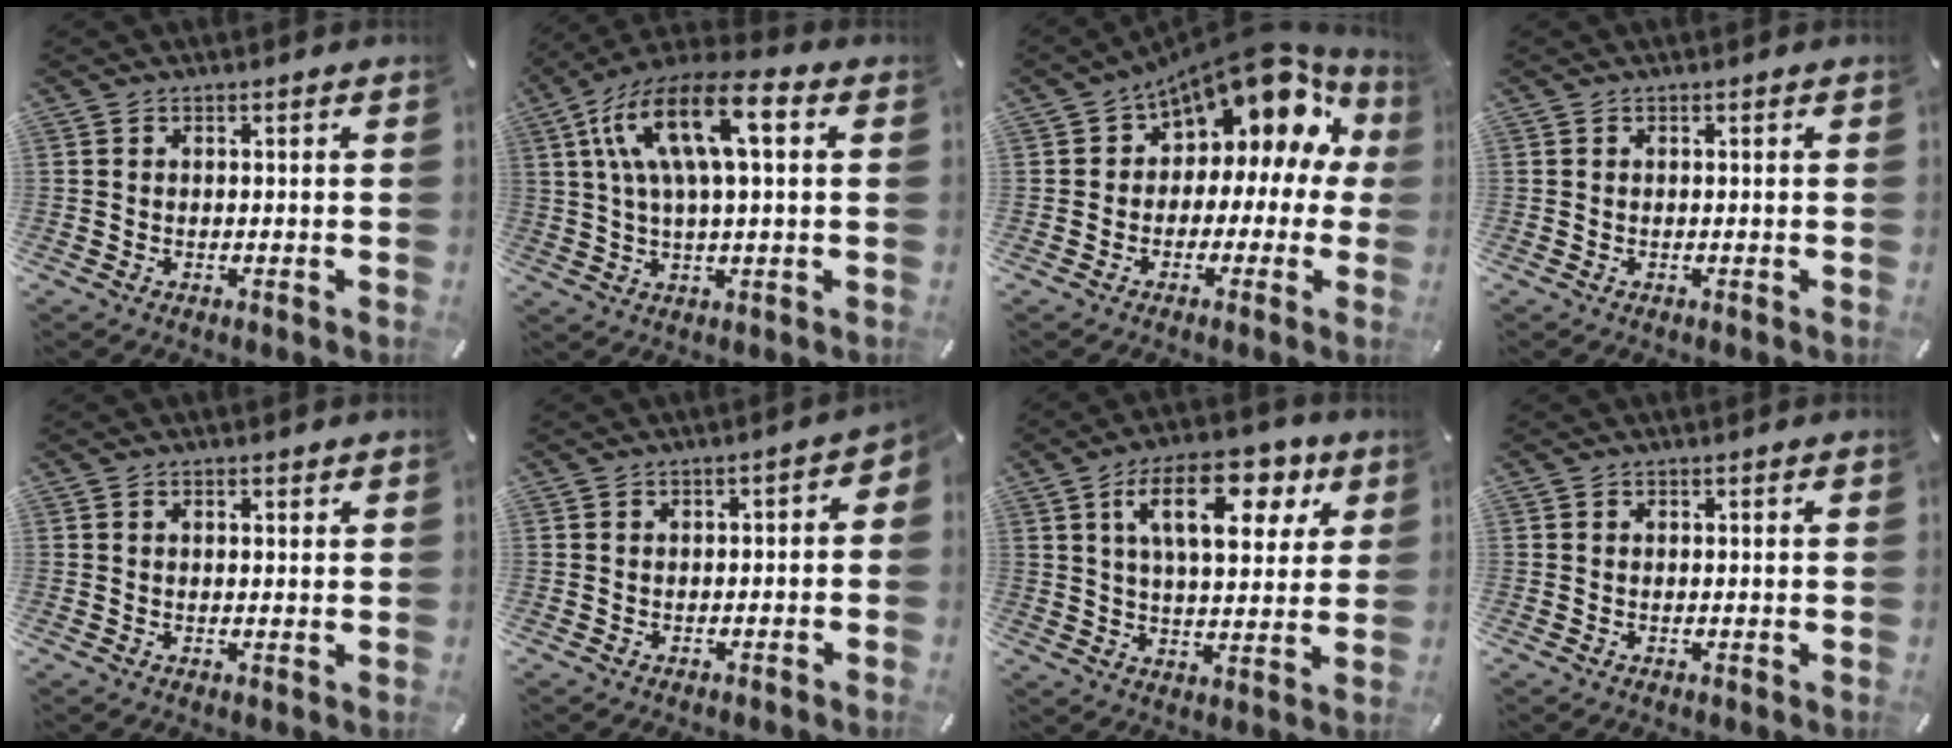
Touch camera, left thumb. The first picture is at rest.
{"total": 15.9, "force": [5.0, 6.1, 13.9], "torque": [-0.292, 0.000, 0.082]}
{"total": 12.4, "force": [7.9, 7.0, 6.6], "torque": [-0.096, -0.071, 0.130]}
{"total": 0.0}
{"total": 1.0, "force": [0.7, 0.5, 0.4], "torque": [-0.010, 0.004, 0.011]}
{"total": 2.7, "force": [-1.7, 1.4, 1.6], "torque": [-0.027, 0.014, -0.032]}
{"total": 17.1, "force": [8.0, 8.4, 12.5], "torque": [-0.196, -0.011, 0.130]}
{"total": 0.0}